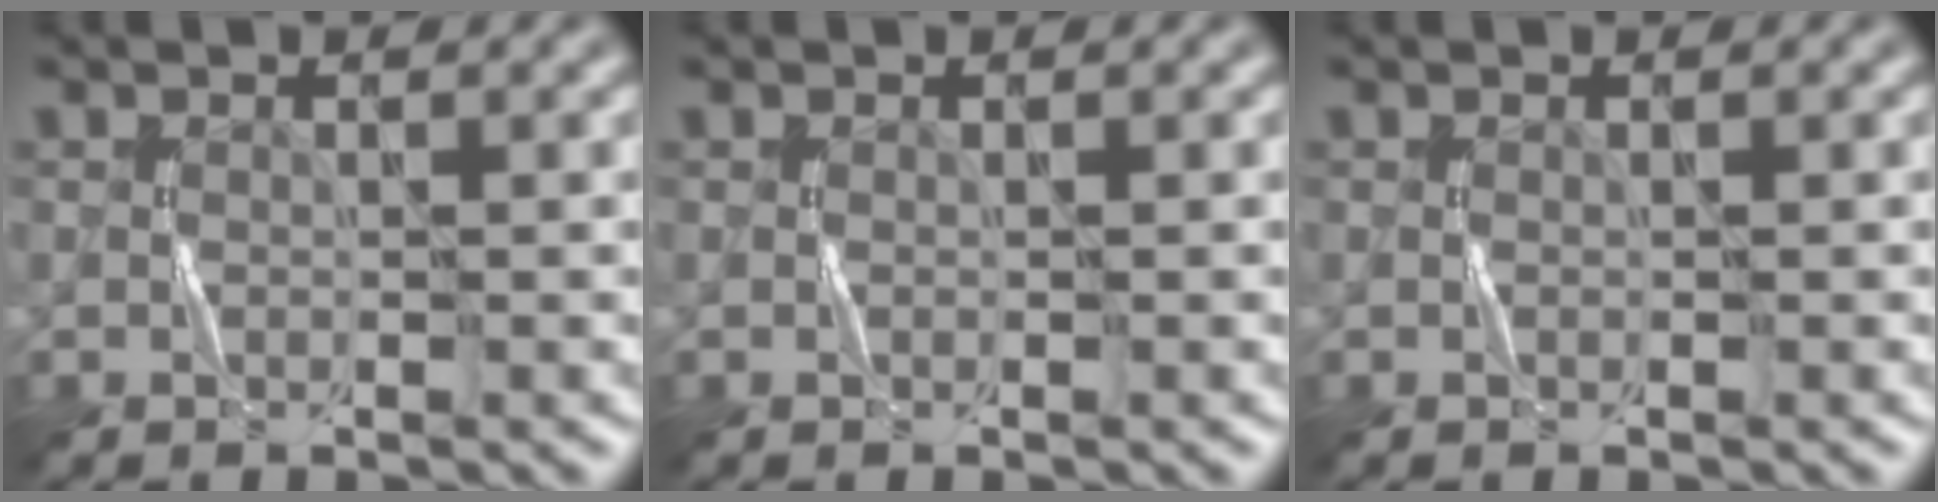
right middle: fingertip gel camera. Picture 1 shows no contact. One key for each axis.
{"total": 0.0}
{"total": 0.0}